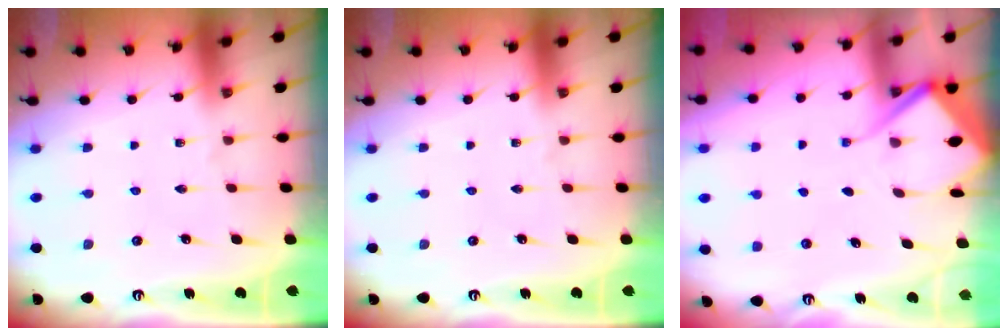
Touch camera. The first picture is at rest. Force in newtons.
{"total": 0.0}
{"total": 6.7, "press": 6.7, "slide": 0.7}